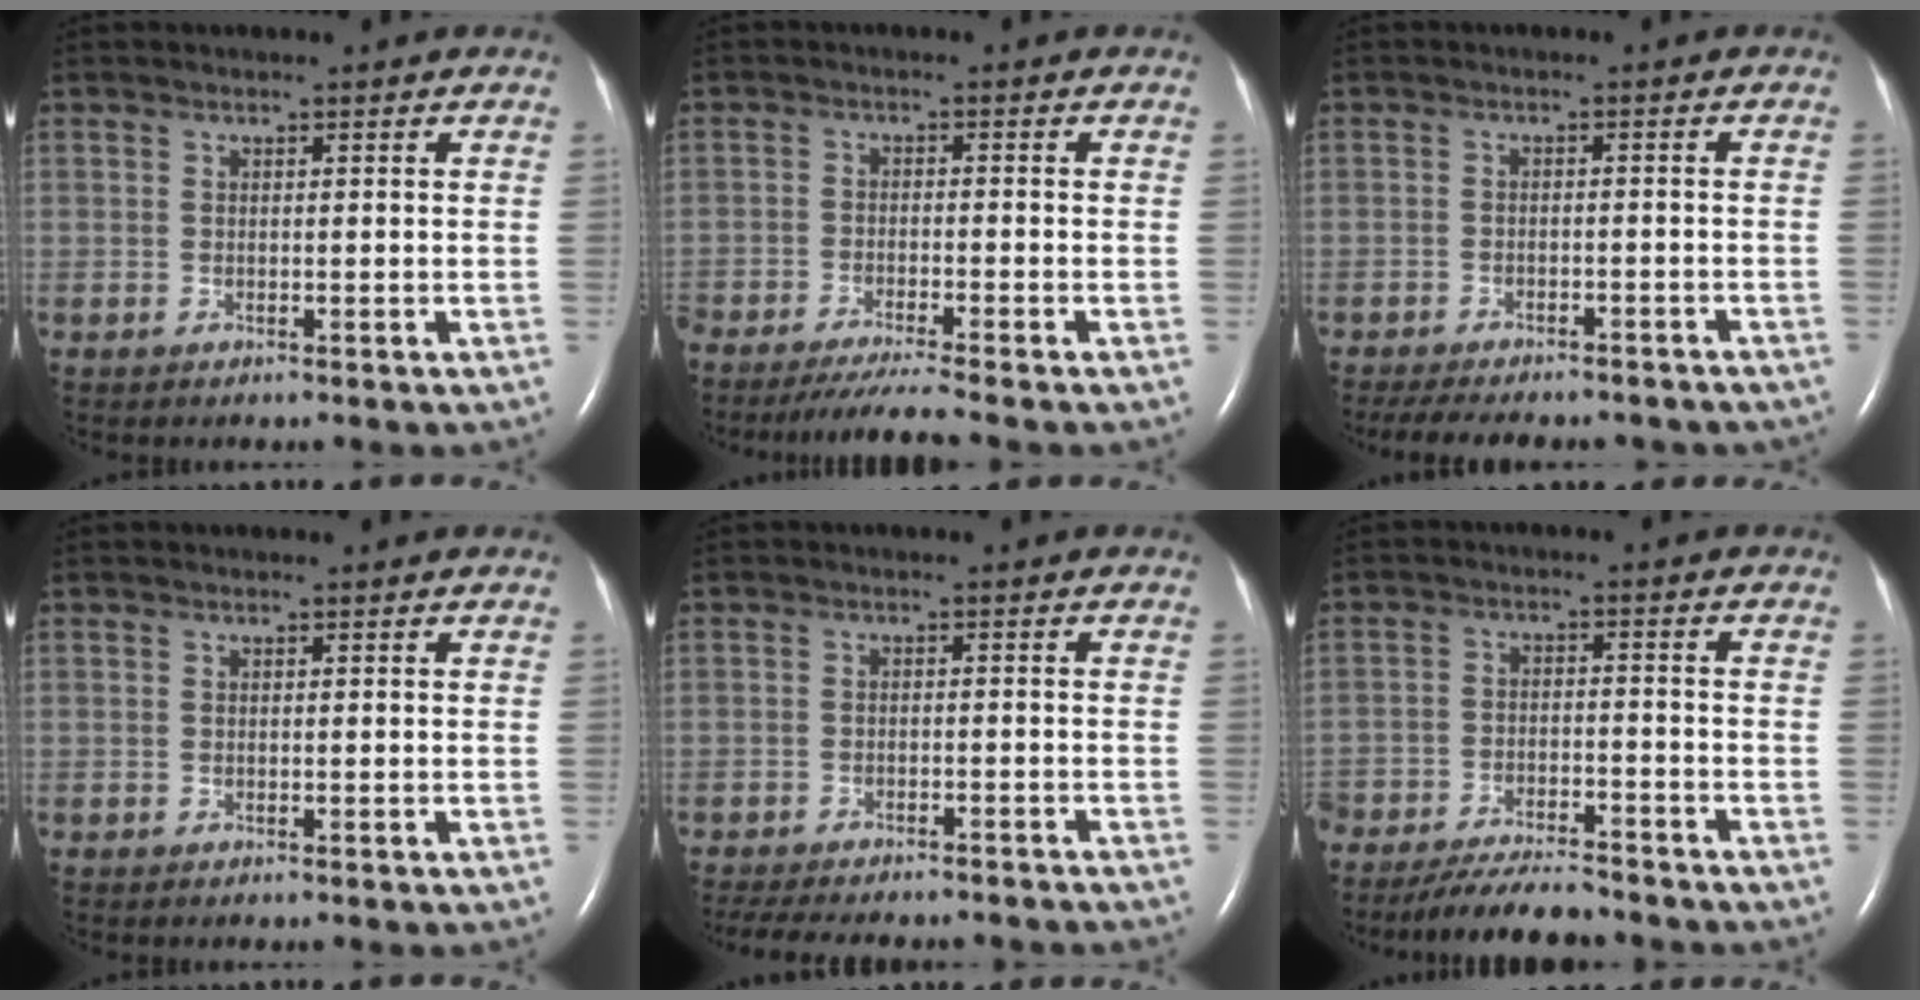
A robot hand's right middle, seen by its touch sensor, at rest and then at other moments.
{"total": 6.8, "force": [-5.9, -1.3, 3.1], "torque": [-0.041, -0.025, -0.099]}
{"total": 16.3, "force": [-13.9, 5.0, 6.9], "torque": [-0.148, -0.012, -0.174]}
{"total": 0.0}
{"total": 16.1, "force": [-14.2, 3.6, 6.6], "torque": [-0.141, -0.018, -0.183]}
{"total": 9.8, "force": [-9.0, 1.5, 3.7], "torque": [-0.052, -0.014, -0.143]}